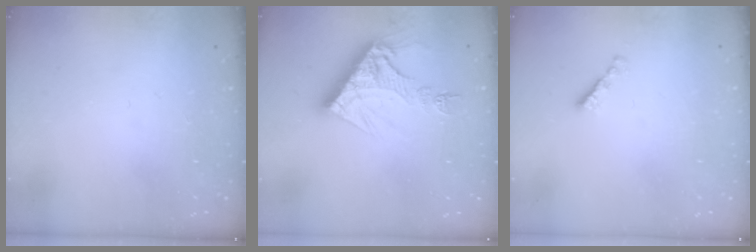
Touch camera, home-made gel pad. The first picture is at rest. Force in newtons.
{"total": 12.9, "press": 12.8, "slide": 1.3}
{"total": 2.2, "press": 2.1, "slide": 0.7}